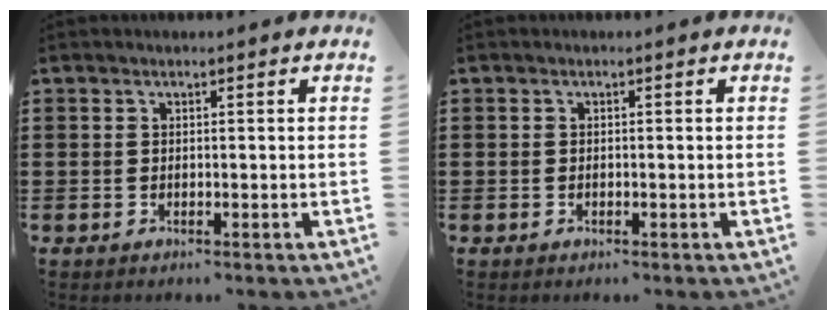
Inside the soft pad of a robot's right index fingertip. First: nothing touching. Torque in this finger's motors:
{"motor_torque": [-0.78, 0.71, -0.02, -0.01]}